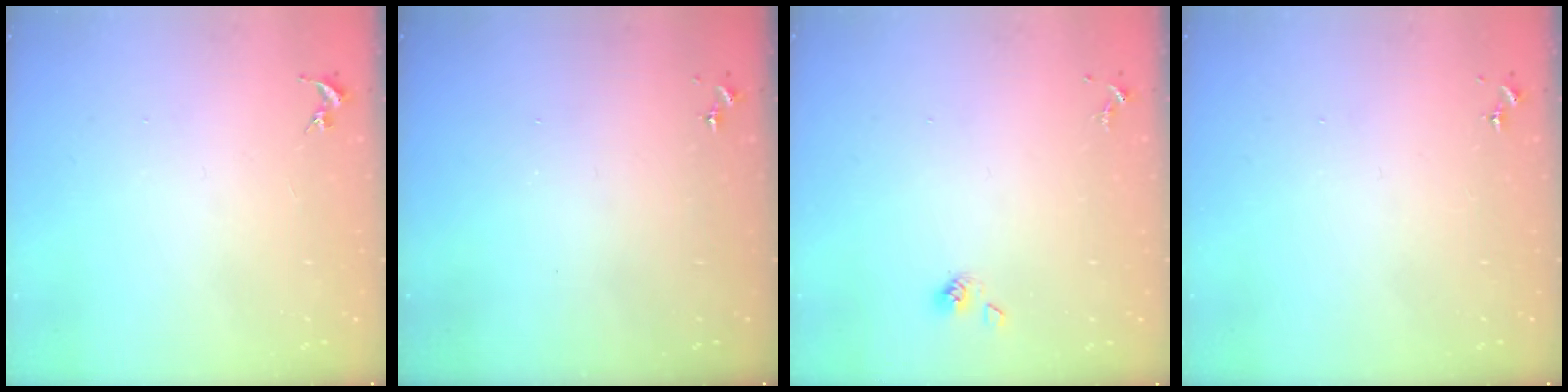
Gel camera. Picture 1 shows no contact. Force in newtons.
{"total": 0.0}
{"total": 4.6, "press": 4.1, "slide": 2.2}
{"total": 0.0}